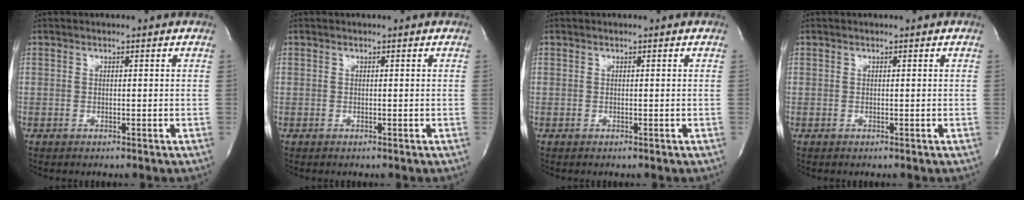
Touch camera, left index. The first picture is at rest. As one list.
[{"total": 0.0}, {"total": 0.0}, {"total": 0.0}]